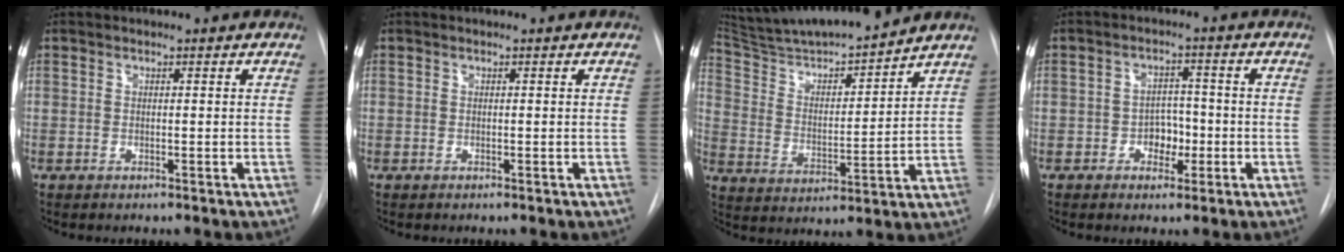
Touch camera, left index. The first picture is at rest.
{"total": 0.0}
{"total": 17.6, "force": [16.2, 0.6, 6.9], "torque": [-0.123, -0.003, 0.277]}
{"total": 3.8, "force": [-1.3, 2.7, 2.3], "torque": [-0.028, 0.006, -0.020]}